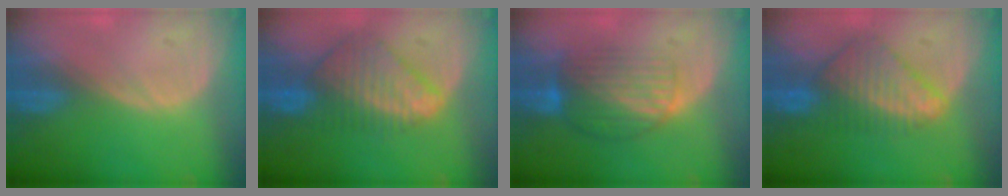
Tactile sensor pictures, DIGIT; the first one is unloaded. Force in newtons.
{"total": 8.9, "press": 7.6, "slide": 4.5}
{"total": 7.9, "press": 7.1, "slide": 3.5}
{"total": 8.1, "press": 7.2, "slide": 3.7}